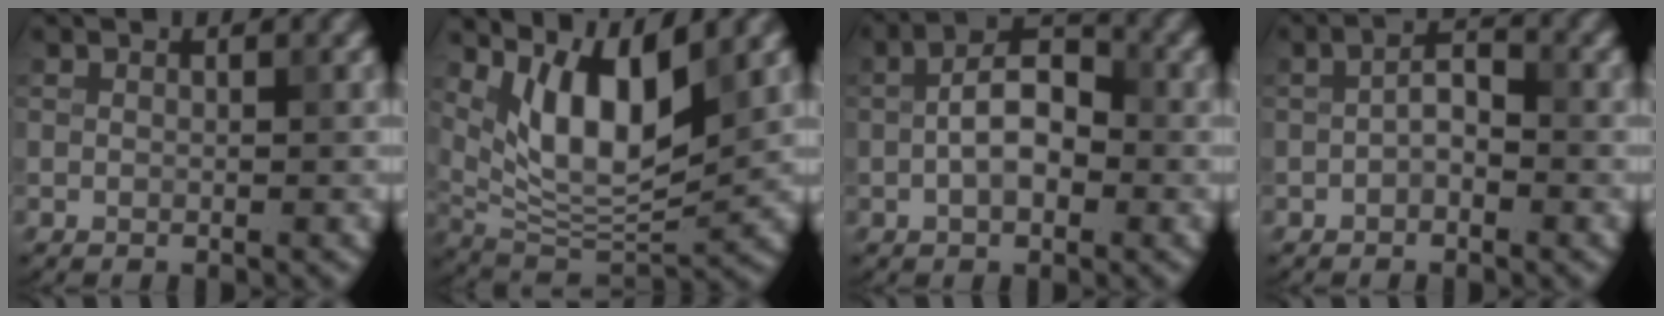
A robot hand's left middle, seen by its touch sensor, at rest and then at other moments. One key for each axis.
{"total": 8.1, "fx": 3.7, "fy": 3.0, "fz": 6.6, "tx": -0.116, "ty": -0.017, "tz": 0.072}
{"total": 4.5, "fx": -0.7, "fy": 2.4, "fz": 3.8, "tx": -0.065, "ty": 0.010, "tz": -0.019}
{"total": 2.0, "fx": -0.6, "fy": 1.0, "fz": 1.7, "tx": -0.029, "ty": 0.008, "tz": -0.016}